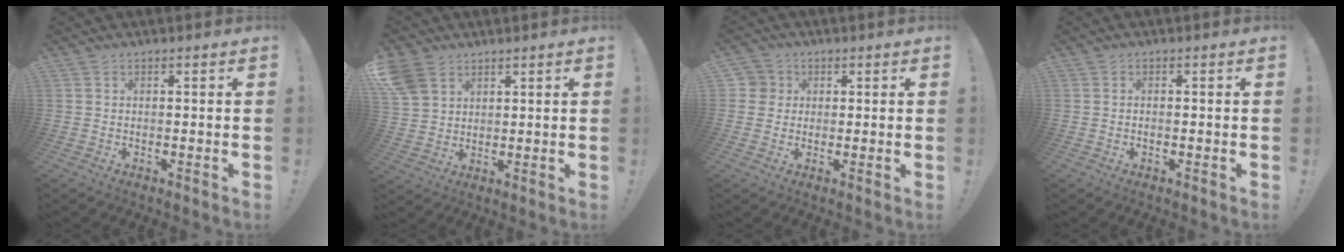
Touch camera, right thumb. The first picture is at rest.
{"total": 7.7, "force": [4.7, 5.3, 3.0], "torque": [-0.070, -0.016, 0.097]}
{"total": 4.0, "force": [0.8, 3.9, 0.7], "torque": [-0.009, 0.001, 0.014]}
{"total": 0.7, "force": [-0.4, 0.2, 0.4], "torque": [-0.015, 0.003, -0.006]}